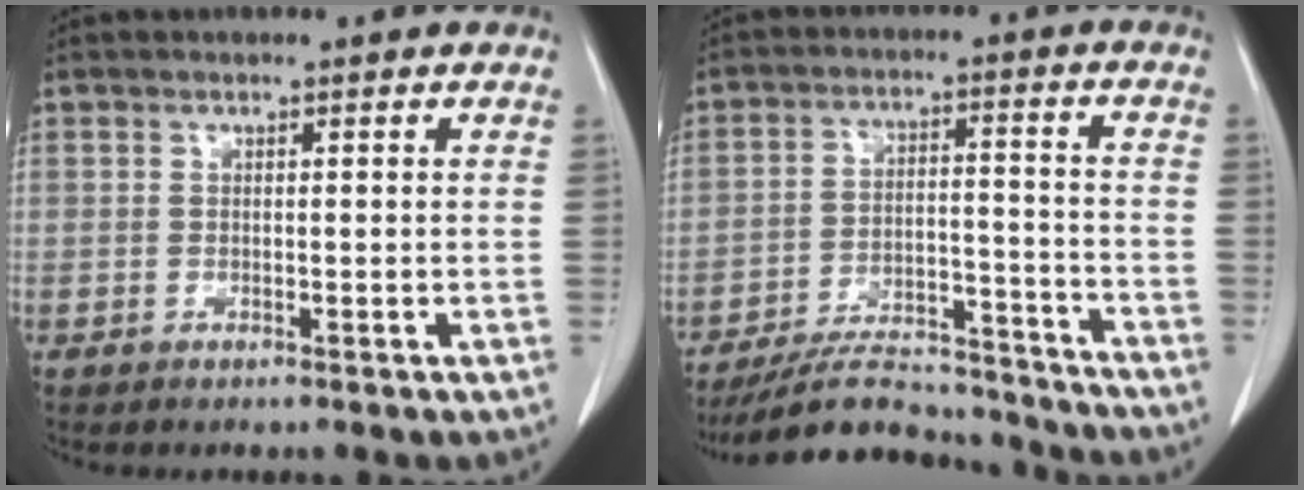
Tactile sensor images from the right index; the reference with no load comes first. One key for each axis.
{"total": 15.9, "fx": -14.9, "fy": 3.7, "fz": 4.2, "tx": -0.070, "ty": 0.018, "tz": -0.223}